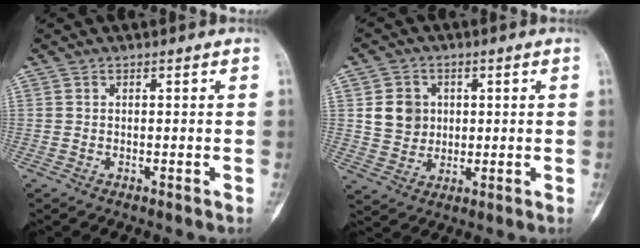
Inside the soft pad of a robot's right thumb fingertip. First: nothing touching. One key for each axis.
{"total": 7.0, "fx": 1.4, "fy": 6.3, "fz": 2.9, "tx": -0.022, "ty": -0.005, "tz": 0.029}